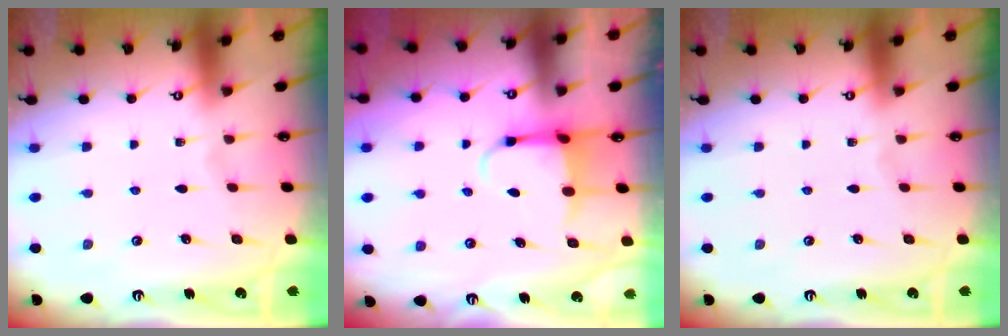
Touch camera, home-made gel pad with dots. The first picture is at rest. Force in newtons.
{"total": 4.0, "press": 3.8, "slide": 1.1}
{"total": 0.0}